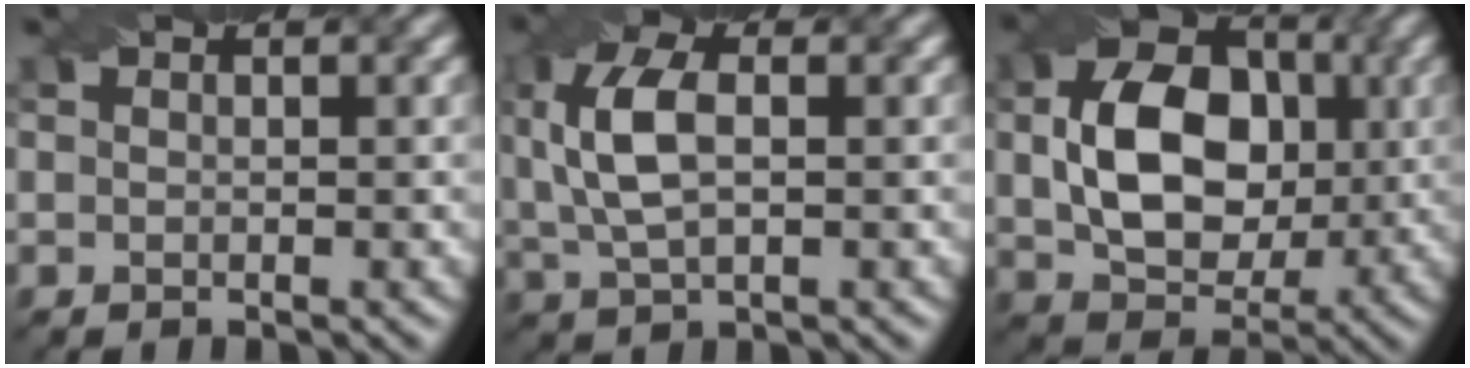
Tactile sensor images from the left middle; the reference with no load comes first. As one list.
[{"total": 5.9, "force": [1.0, 3.0, 5.0], "torque": [-0.117, 0.011, 0.018]}, {"total": 9.5, "force": [0.7, 6.8, 6.6], "torque": [-0.134, 0.001, 0.017]}]